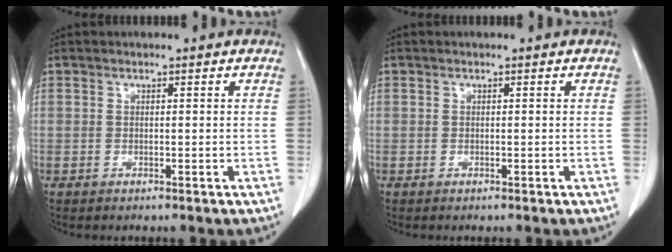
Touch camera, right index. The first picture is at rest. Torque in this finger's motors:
{"motor_torque": [0.00, 0.00, 0.00, 0.01]}